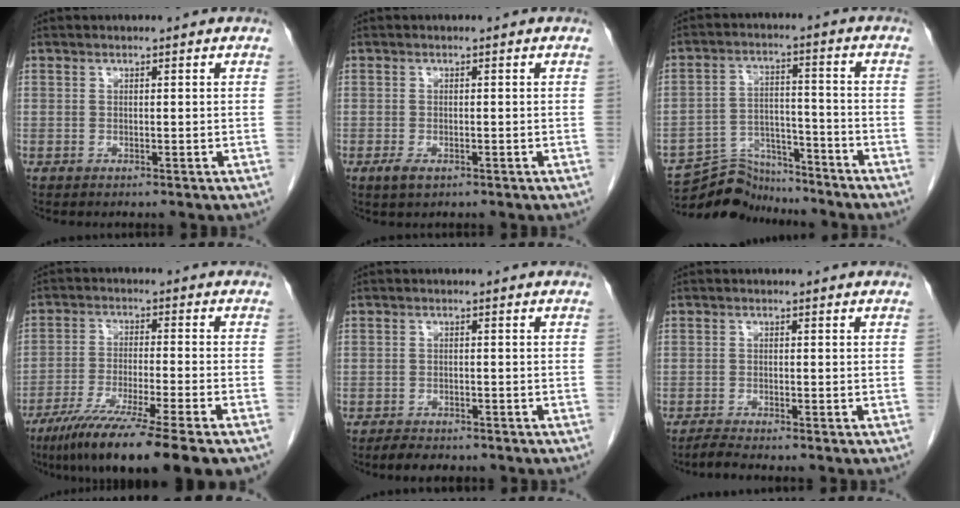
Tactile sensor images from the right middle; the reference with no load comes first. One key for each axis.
{"total": 2.0, "fx": -1.1, "fy": 0.9, "fz": 1.5, "tx": -0.033, "ty": -0.002, "tz": -0.014}
{"total": 9.2, "fx": -9.0, "fy": 1.9, "fz": -0.4, "tx": 0.008, "ty": 0.028, "tz": -0.159}
{"total": 14.8, "fx": -10.6, "fy": -0.4, "fz": 10.3, "tx": -0.167, "ty": -0.047, "tz": -0.171}
{"total": 3.5, "fx": -3.0, "fy": 1.4, "fz": 1.3, "tx": -0.026, "ty": -0.004, "tz": -0.043}
{"total": 1.8, "fx": -1.7, "fy": -0.4, "fz": 0.5, "tx": -0.022, "ty": -0.009, "tz": -0.035}